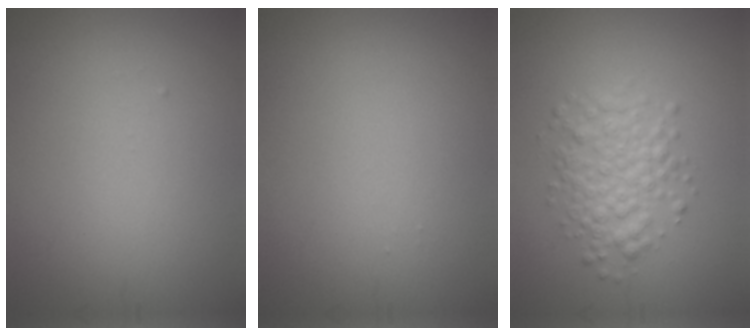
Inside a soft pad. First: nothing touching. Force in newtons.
{"total": 0.0}
{"total": 3.9, "press": 3.9, "slide": 0.1}